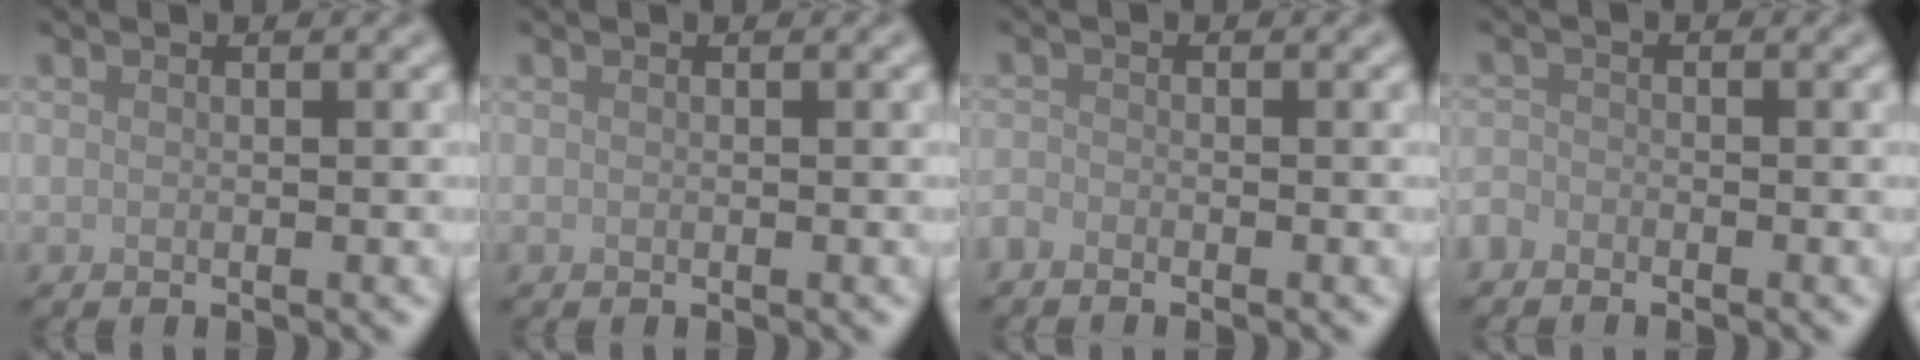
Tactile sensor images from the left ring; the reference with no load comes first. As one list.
[{"total": 0.0}, {"total": 0.9, "force": [-0.9, 0.3, 0.2], "torque": [-0.004, -0.002, -0.022]}, {"total": 1.4, "force": [-1.2, 0.6, 0.1], "torque": [-0.005, 0.002, -0.033]}]